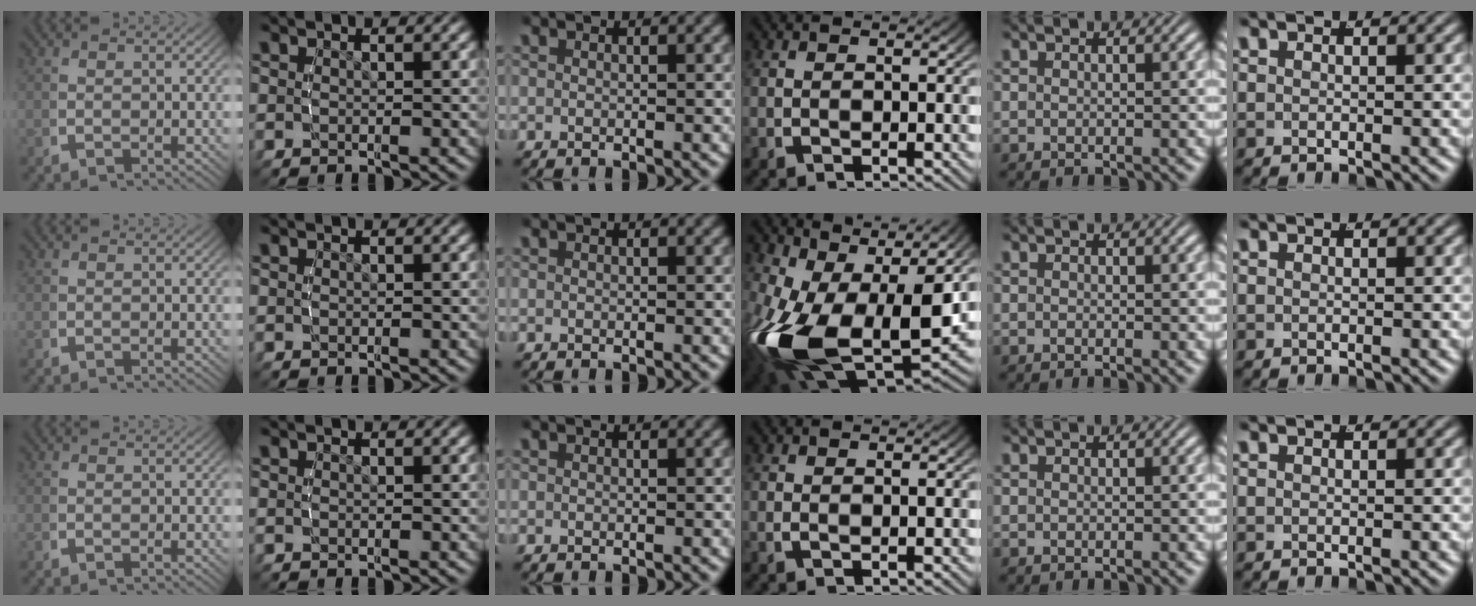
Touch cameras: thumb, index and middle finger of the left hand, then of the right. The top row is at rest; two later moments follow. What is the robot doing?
{"motion": "lift_and_place", "object": "glasses"}